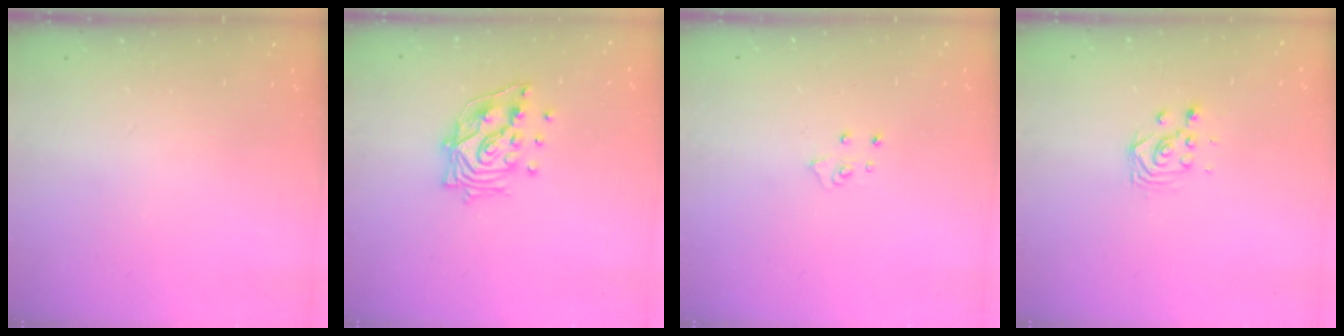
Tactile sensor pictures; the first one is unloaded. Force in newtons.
{"total": 14.1, "press": 14.0, "slide": 1.8}
{"total": 5.1, "press": 5.1, "slide": 0.4}
{"total": 2.8, "press": 2.8, "slide": 0.3}